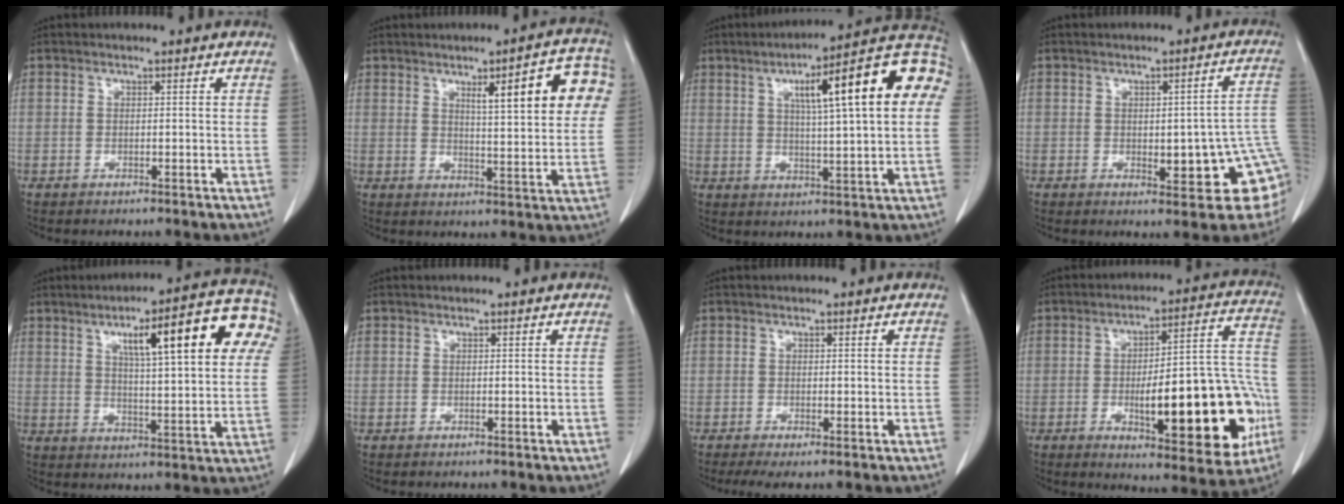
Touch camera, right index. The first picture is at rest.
{"total": 12.0, "force": [4.4, 1.9, 11.0], "torque": [-0.135, 0.017, 0.053]}
{"total": 19.5, "force": [5.7, 2.4, 18.5], "torque": [-0.258, 0.038, 0.067]}
{"total": 12.8, "force": [-2.0, 3.7, 12.1], "torque": [-0.105, 0.015, -0.009]}
{"total": 18.3, "force": [6.9, 2.9, 16.7], "torque": [-0.218, 0.031, 0.086]}
{"total": 0.0}
{"total": 2.4, "force": [-1.1, 0.6, 2.1], "torque": [-0.038, -0.008, -0.019]}
{"total": 21.9, "force": [-5.7, 5.7, 20.3], "torque": [-0.218, 0.029, -0.062]}